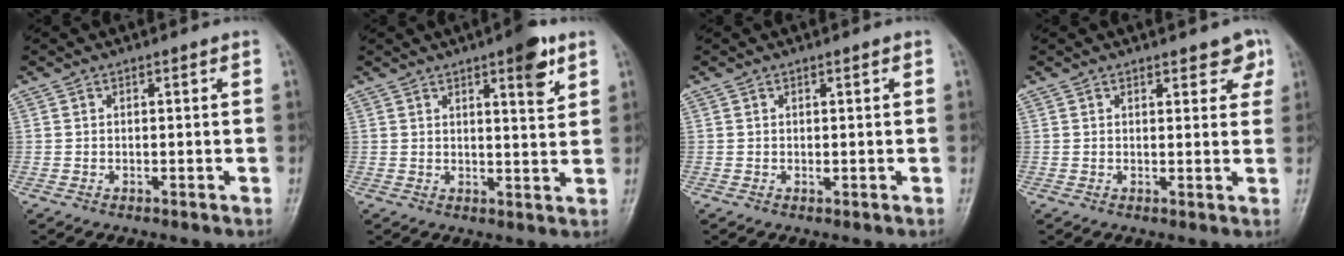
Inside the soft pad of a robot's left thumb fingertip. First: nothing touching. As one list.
[{"total": 6.8, "force": [3.8, 1.7, 5.3], "torque": [-0.063, -0.019, 0.049]}, {"total": 0.9, "force": [0.3, 0.4, 0.8], "torque": [-0.012, -0.001, 0.006]}, {"total": 4.2, "force": [2.6, 2.1, 2.5], "torque": [-0.001, -0.010, 0.029]}]